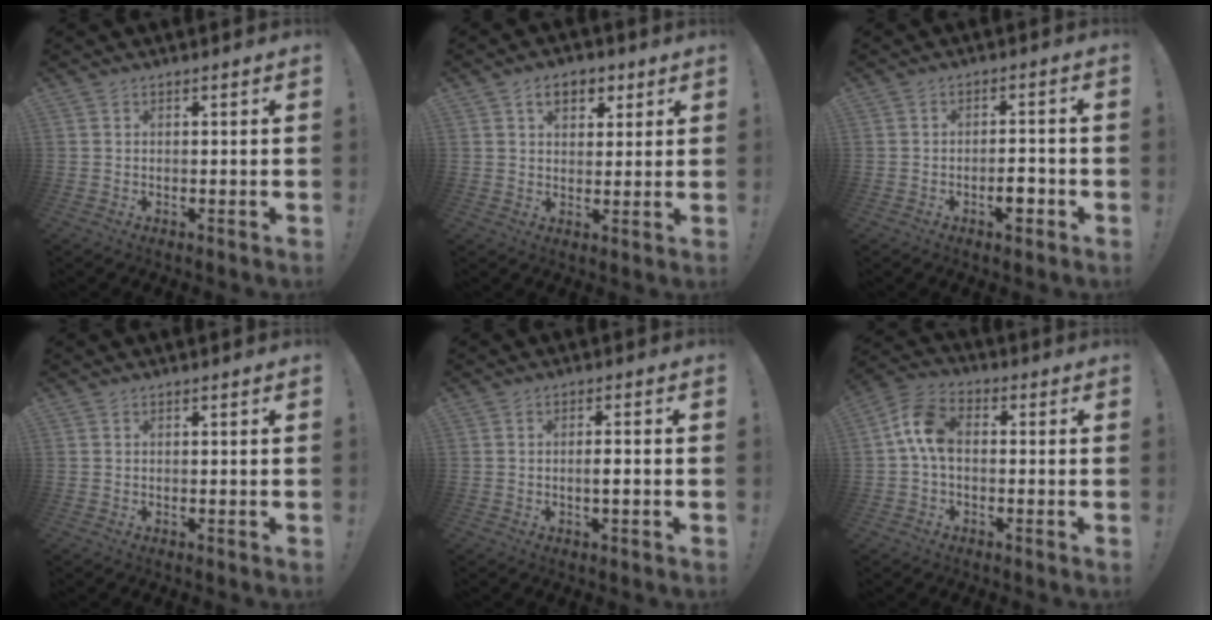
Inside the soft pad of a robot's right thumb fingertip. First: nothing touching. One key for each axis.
{"total": 7.1, "fx": 3.4, "fy": 4.8, "fz": 4.0, "tx": -0.049, "ty": -0.005, "tz": 0.060}
{"total": 4.4, "fx": -2.0, "fy": 1.9, "fz": 3.4, "tx": -0.040, "ty": 0.010, "tz": -0.034}
{"total": 0.0}
{"total": 2.7, "fx": -0.8, "fy": 0.2, "fz": 2.6, "tx": -0.039, "ty": -0.003, "tz": -0.016}
{"total": 9.6, "fx": 0.4, "fy": 6.1, "fz": 7.4, "tx": -0.143, "ty": 0.010, "tz": 0.012}